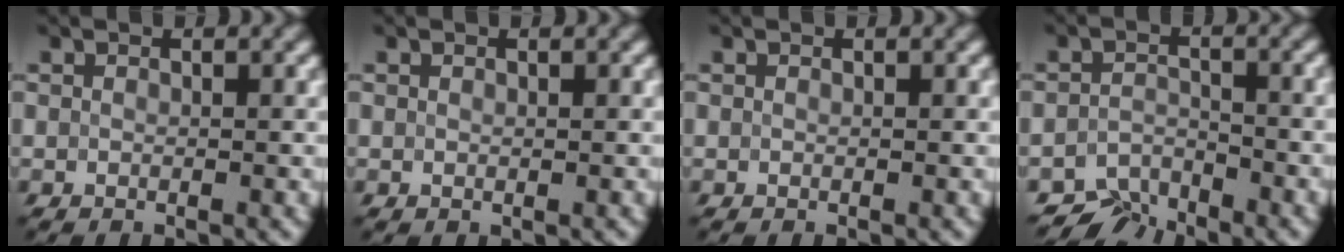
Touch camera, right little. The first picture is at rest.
{"total": 0.5, "force": [0.3, 0.3, 0.2], "torque": [-0.008, 0.000, 0.007]}
{"total": 0.0}
{"total": 4.9, "force": [-4.8, 0.8, -0.1], "torque": [0.024, -0.005, -0.068]}